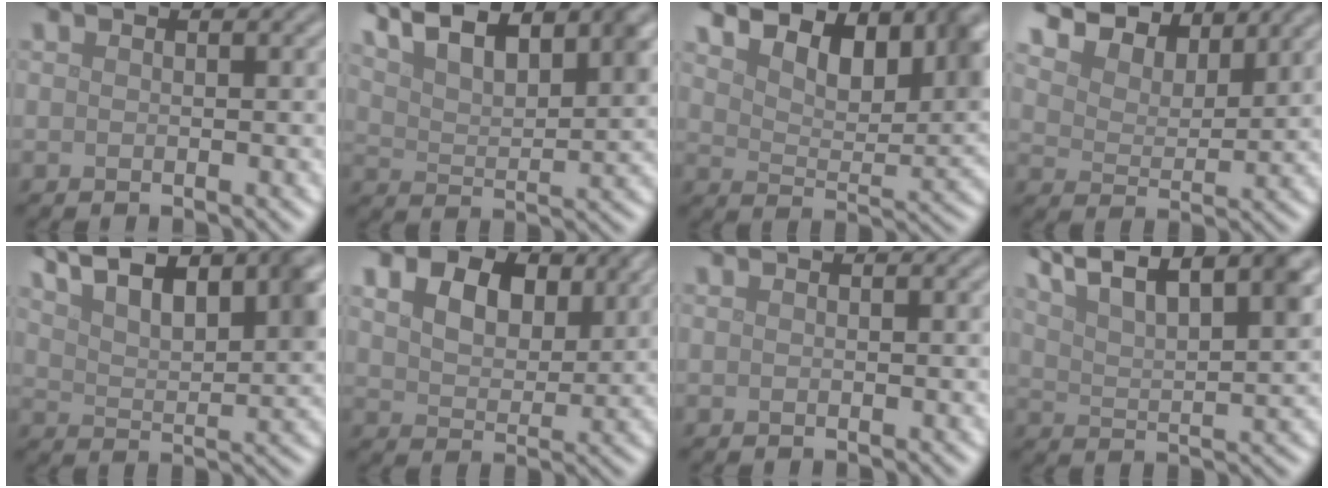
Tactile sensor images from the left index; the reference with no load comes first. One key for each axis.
{"total": 9.0, "fx": 6.1, "fy": 3.2, "fz": 5.8, "tx": -0.091, "ty": 0.024, "tz": 0.088}
{"total": 8.5, "fx": 5.8, "fy": 3.5, "fz": 5.2, "tx": -0.080, "ty": 0.007, "tz": 0.085}
{"total": 8.0, "fx": 6.5, "fy": 3.2, "fz": 3.4, "tx": -0.077, "ty": 0.007, "tz": 0.103}
{"total": 9.4, "fx": 5.5, "fy": 3.6, "fz": 6.7, "tx": -0.098, "ty": 0.021, "tz": 0.086}
{"total": 7.1, "fx": 3.9, "fy": 4.2, "fz": 4.2, "tx": -0.081, "ty": 0.012, "tz": 0.049}
{"total": 0.0}
{"total": 10.7, "fx": 7.7, "fy": 3.1, "fz": 6.8, "tx": -0.102, "ty": 0.030, "tz": 0.104}